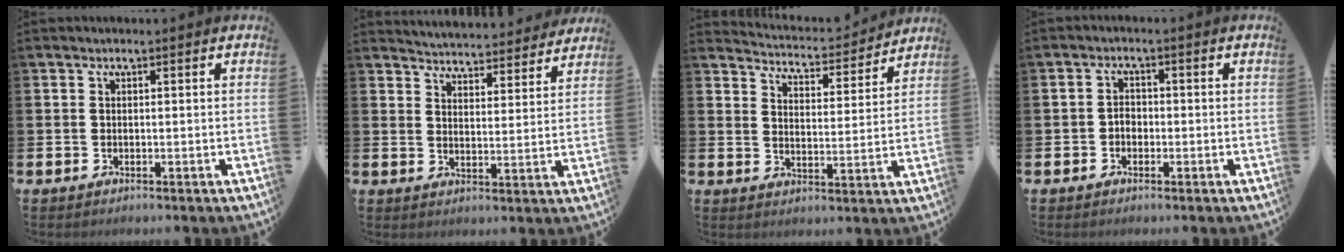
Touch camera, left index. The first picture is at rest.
{"total": 4.9, "force": [4.8, 0.5, -0.3], "torque": [-0.014, -0.042, 0.085]}
{"total": 4.6, "force": [4.5, 0.7, 0.2], "torque": [-0.020, -0.042, 0.072]}
{"total": 1.8, "force": [-0.7, 1.4, 0.9], "torque": [-0.014, 0.004, -0.017]}